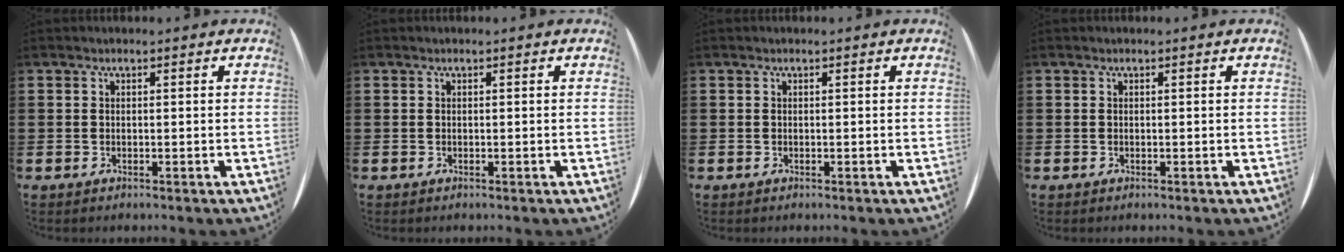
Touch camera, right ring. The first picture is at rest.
{"total": 0.0}
{"total": 0.0}
{"total": 0.0}